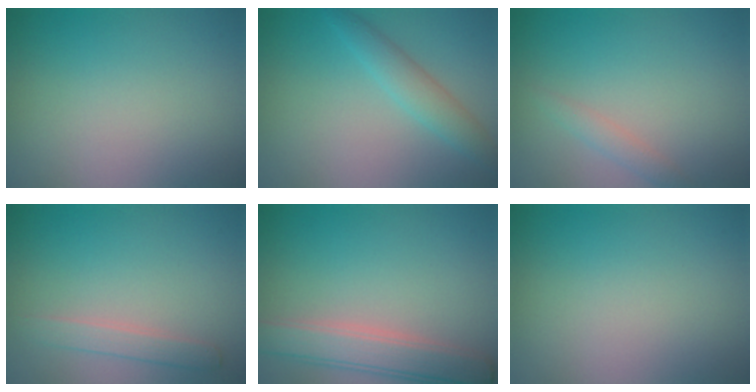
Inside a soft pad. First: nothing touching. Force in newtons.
{"total": 2.6, "press": 2.6, "slide": 0.0}
{"total": 1.3, "press": 1.3, "slide": 0.1}
{"total": 1.7, "press": 1.7, "slide": 0.0}
{"total": 4.2, "press": 4.2, "slide": 0.2}
{"total": 0.0}